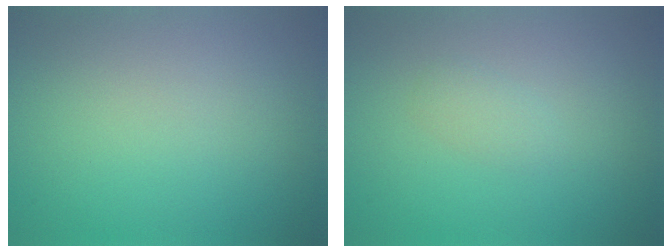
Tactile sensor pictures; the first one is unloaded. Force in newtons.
{"total": 1.1, "press": 1.1, "slide": 0.1}